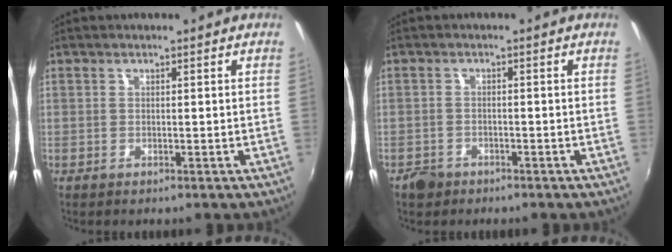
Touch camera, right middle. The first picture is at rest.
{"total": 2.9, "force": [-2.1, 1.9, 0.6], "torque": [-0.020, 0.000, -0.037]}